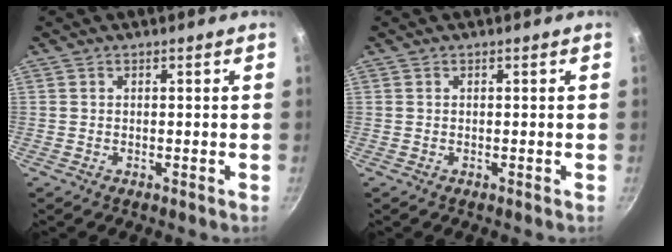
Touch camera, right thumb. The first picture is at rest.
{"total": 0.0}